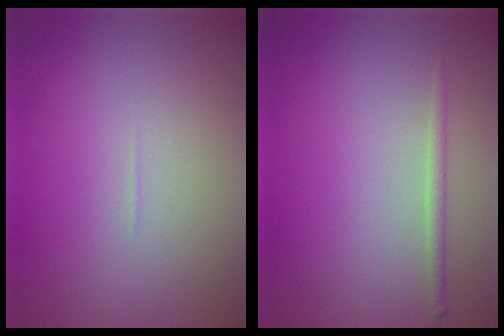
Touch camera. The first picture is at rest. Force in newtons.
{"total": 1.1, "press": 1.1, "slide": 0.0}